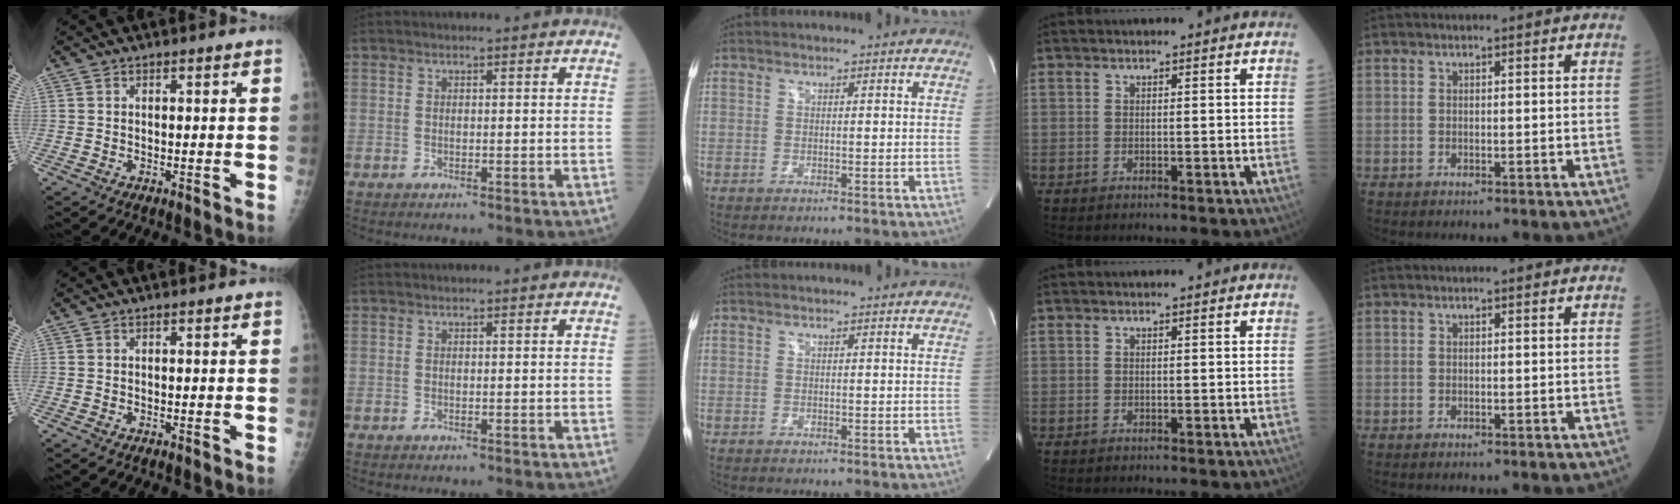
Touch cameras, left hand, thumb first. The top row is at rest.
{}